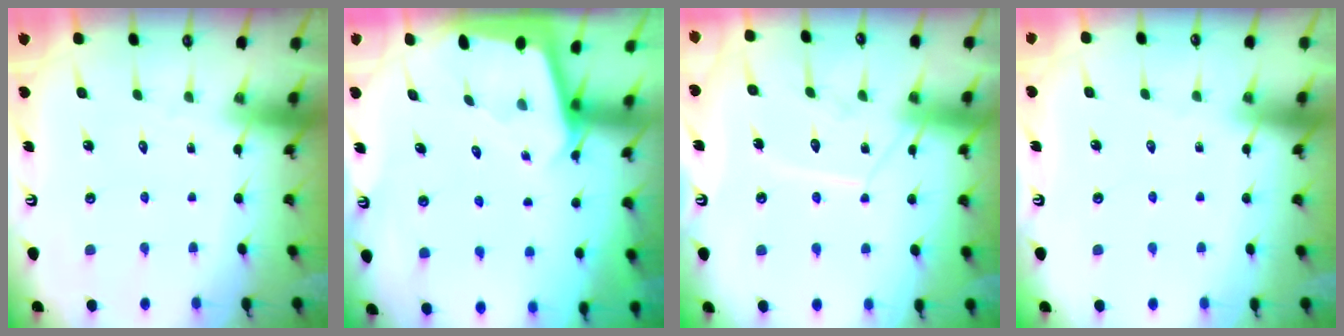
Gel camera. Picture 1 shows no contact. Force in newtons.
{"total": 1.8, "press": 1.8, "slide": 0.1}
{"total": 10.5, "press": 10.5, "slide": 0.4}
{"total": 1.9, "press": 1.9, "slide": 0.3}